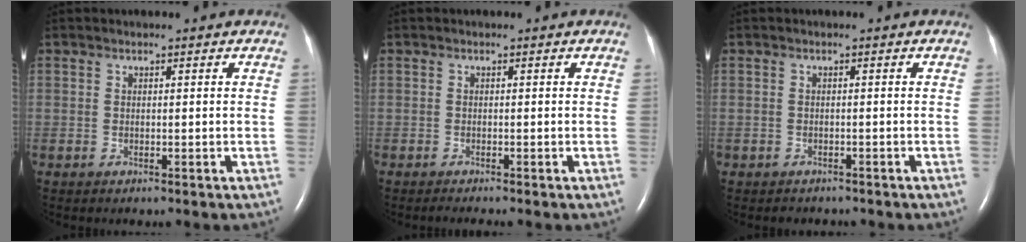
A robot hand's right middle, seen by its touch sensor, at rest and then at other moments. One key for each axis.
{"total": 1.1, "fx": -0.9, "fy": -0.3, "fz": 0.5, "tx": -0.013, "ty": -0.002, "tz": -0.018}
{"total": 1.9, "fx": -1.7, "fy": 1.0, "fz": 0.1, "tx": -0.010, "ty": 0.000, "tz": -0.023}